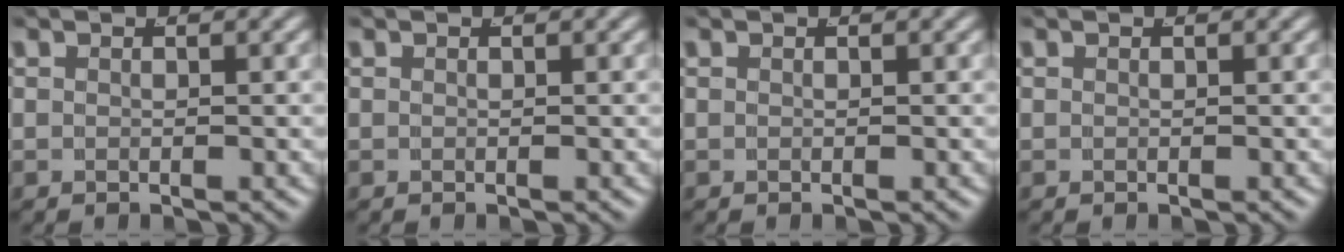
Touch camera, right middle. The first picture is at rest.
{"total": 0.0}
{"total": 0.0}
{"total": 0.0}